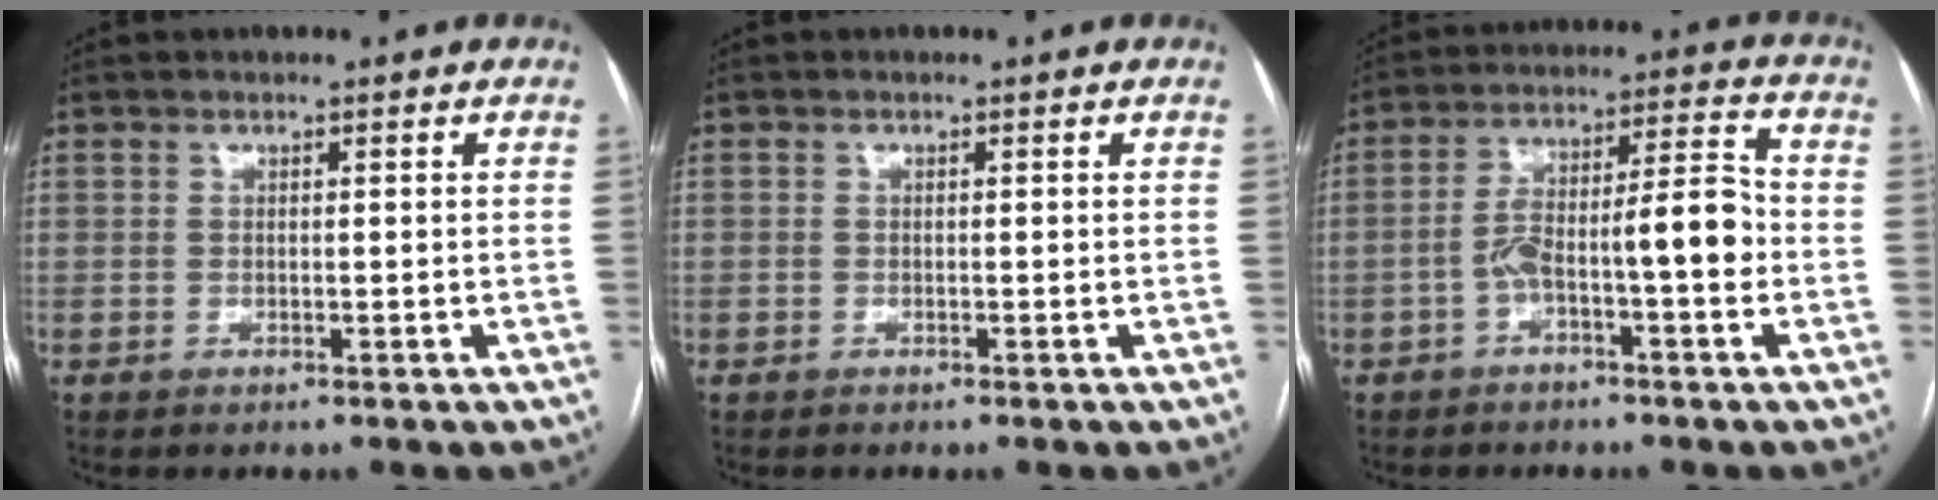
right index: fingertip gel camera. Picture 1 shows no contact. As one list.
[{"total": 0.6, "force": [-0.3, 0.5, 0.0], "torque": [0.000, 0.006, -0.009]}, {"total": 9.6, "force": [-2.8, 1.8, 9.0], "torque": [-0.151, 0.038, -0.044]}]